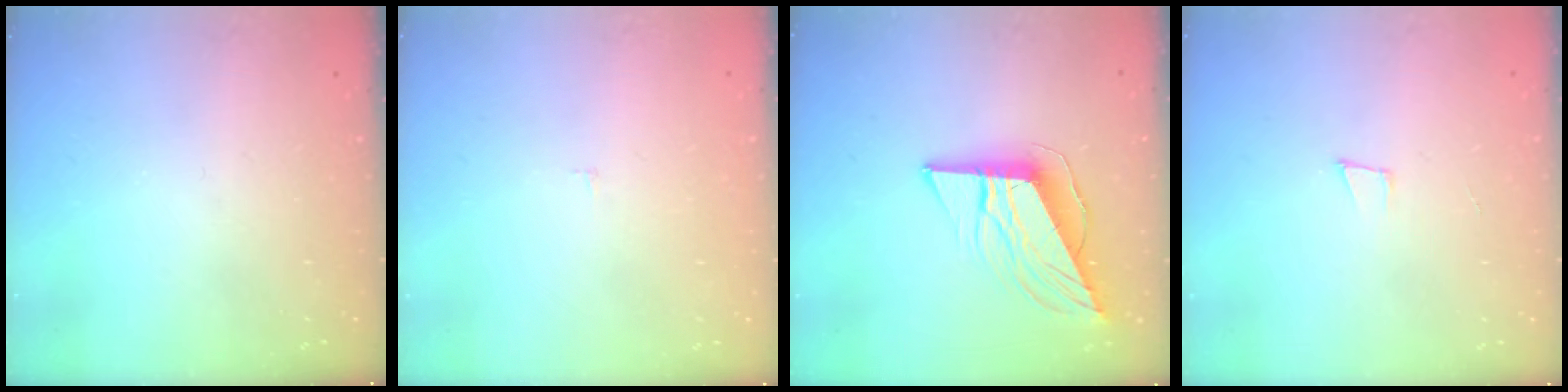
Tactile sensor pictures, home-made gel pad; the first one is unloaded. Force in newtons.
{"total": 1.6, "press": 1.6, "slide": 0.1}
{"total": 12.4, "press": 12.3, "slide": 1.5}
{"total": 3.7, "press": 2.5, "slide": 2.6}